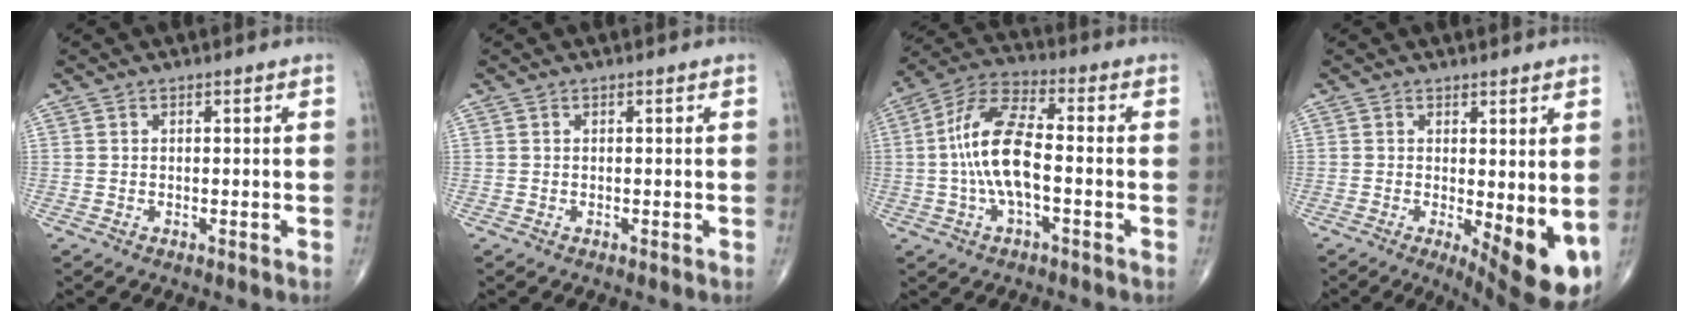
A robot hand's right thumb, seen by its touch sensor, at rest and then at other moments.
{"total": 0.0}
{"total": 12.9, "force": [-1.3, 5.0, 11.8], "torque": [-0.243, 0.035, -0.032]}
{"total": 10.4, "force": [-1.2, 3.6, 9.7], "torque": [-0.125, -0.024, -0.006]}